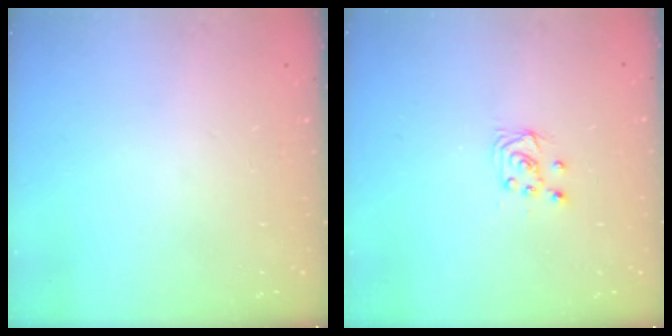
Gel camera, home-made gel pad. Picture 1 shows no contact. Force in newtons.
{"total": 5.1, "press": 5.1, "slide": 0.5}